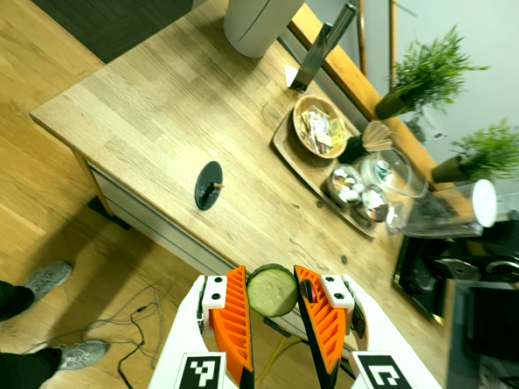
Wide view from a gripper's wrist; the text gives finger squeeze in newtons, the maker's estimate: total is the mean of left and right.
{"total": 8.0, "left": 8.6, "right": 7.5}